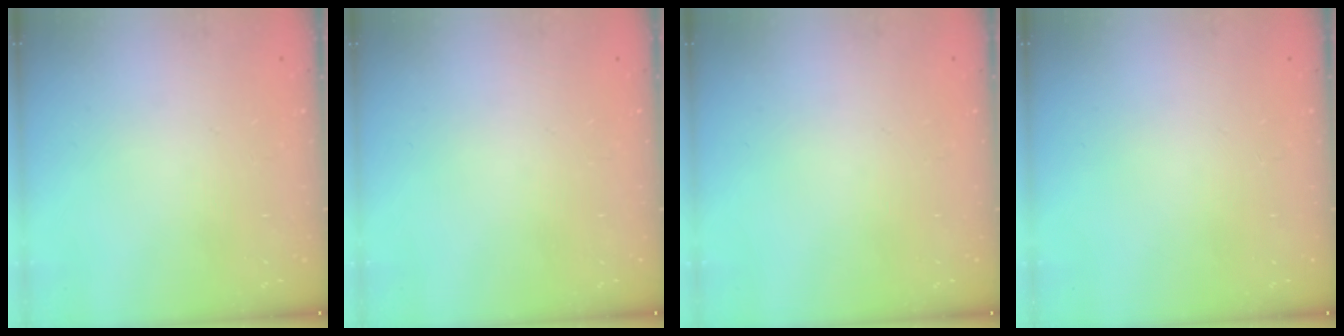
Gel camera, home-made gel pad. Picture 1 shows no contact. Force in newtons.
{"total": 0.0}
{"total": 0.0}
{"total": 0.0}